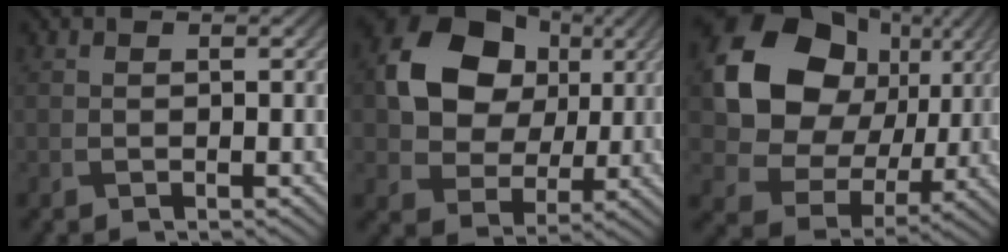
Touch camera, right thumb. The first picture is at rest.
{"total": 13.5, "force": [2.9, 10.6, 7.8], "torque": [-0.159, 0.015, 0.039]}
{"total": 16.0, "force": [3.9, 12.8, 8.8], "torque": [-0.193, 0.005, 0.069]}